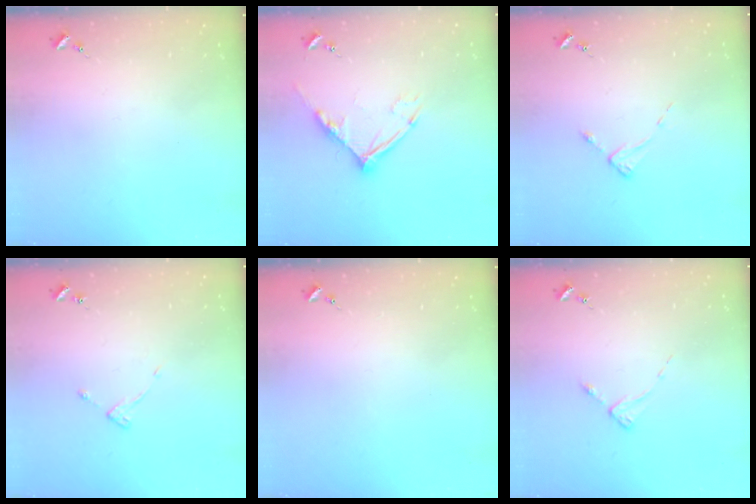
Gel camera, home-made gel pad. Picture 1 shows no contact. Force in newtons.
{"total": 10.7, "press": 10.6, "slide": 1.1}
{"total": 2.6, "press": 2.6, "slide": 0.4}
{"total": 3.6, "press": 3.6, "slide": 0.5}
{"total": 0.0}
{"total": 2.6, "press": 2.6, "slide": 0.3}